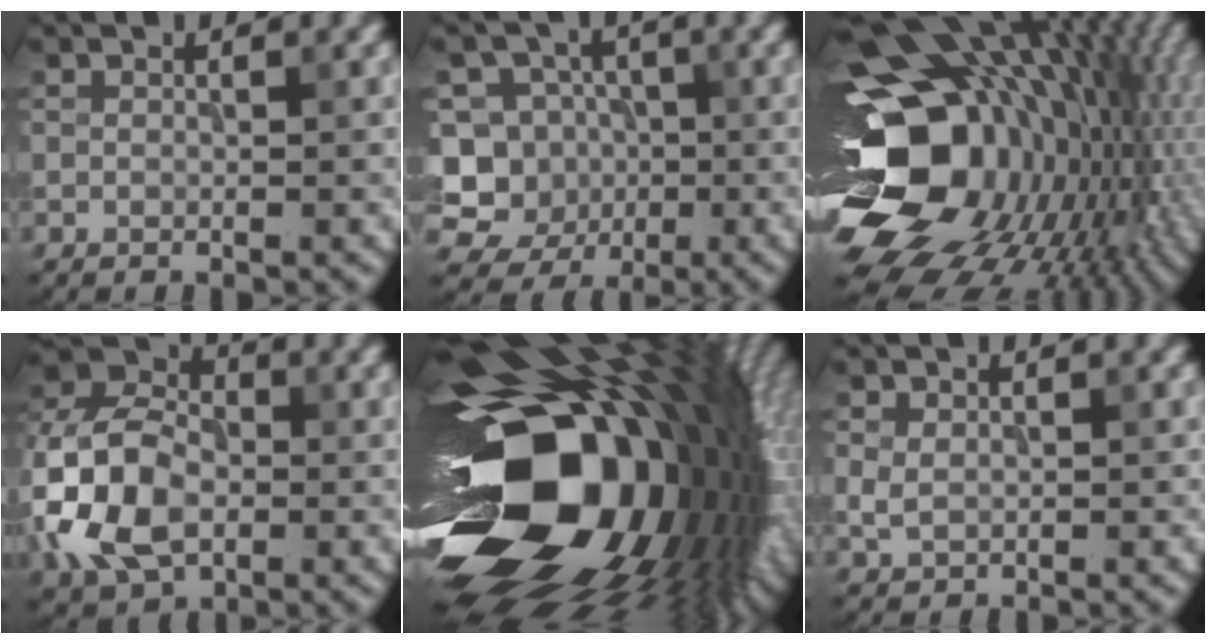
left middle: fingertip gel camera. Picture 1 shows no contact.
{"total": 9.8, "force": [-2.1, 9.0, 3.2], "torque": [-0.051, 0.024, -0.059]}
{"total": 19.3, "force": [-0.9, 13.8, 13.4], "torque": [-0.255, -0.013, -0.006]}
{"total": 10.7, "force": [-2.4, 7.3, 7.5], "torque": [-0.171, 0.003, -0.065]}
{"total": 20.6, "force": [-1.7, 12.6, 16.2], "torque": [-0.297, -0.037, -0.042]}
{"total": 1.9, "force": [0.1, 1.5, 1.2], "torque": [-0.027, 0.000, 0.004]}